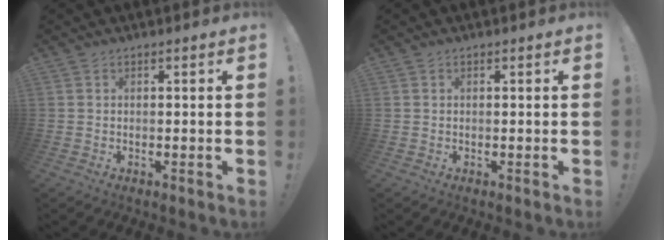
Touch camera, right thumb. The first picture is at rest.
{"total": 0.0}